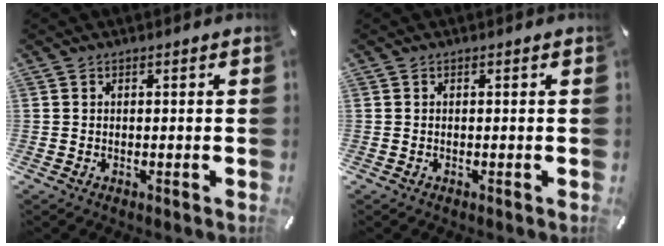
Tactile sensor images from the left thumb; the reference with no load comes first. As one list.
[{"total": 0.0}]